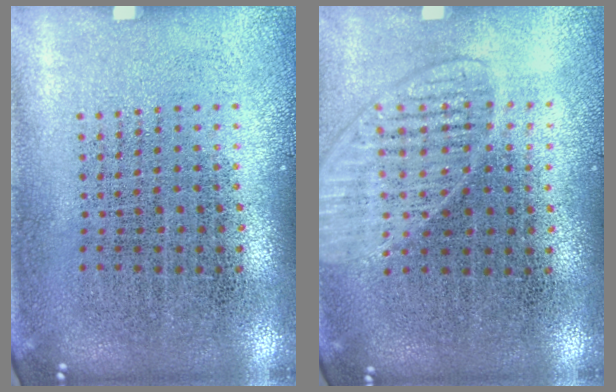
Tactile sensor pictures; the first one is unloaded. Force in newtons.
{"total": 1.5, "press": 1.4, "slide": 0.5}